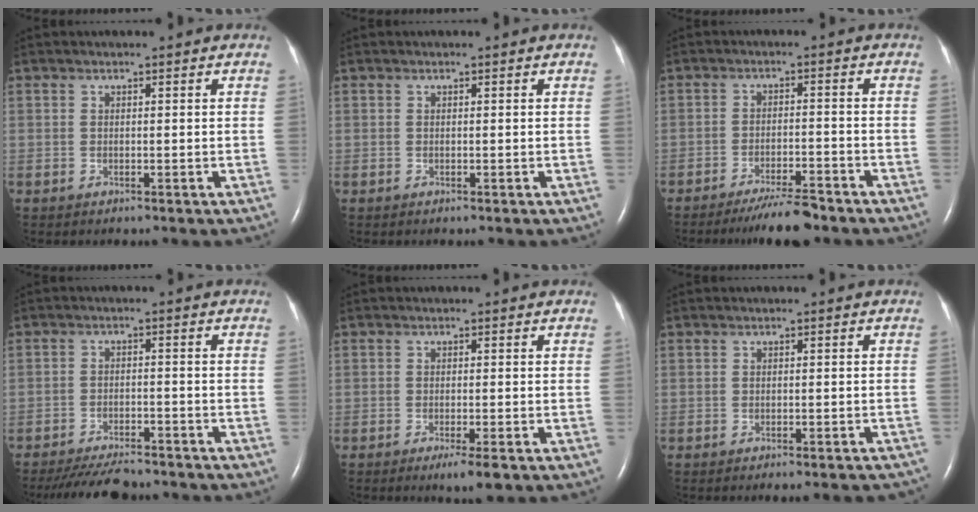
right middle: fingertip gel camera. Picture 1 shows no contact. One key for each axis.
{"total": 0.0}
{"total": 6.3, "fx": -5.4, "fy": 0.5, "fz": 3.2, "tx": -0.055, "ty": -0.014, "tz": -0.092}
{"total": 9.4, "fx": -8.6, "fy": 1.8, "fz": 3.5, "tx": -0.057, "ty": -0.016, "tz": -0.129}
{"total": 3.1, "fx": -1.8, "fy": 0.1, "fz": 2.5, "tx": -0.040, "ty": -0.010, "tz": -0.027}
{"total": 7.2, "fx": -6.6, "fy": 1.6, "fz": 2.5, "tx": -0.019, "ty": -0.003, "tz": -0.067}